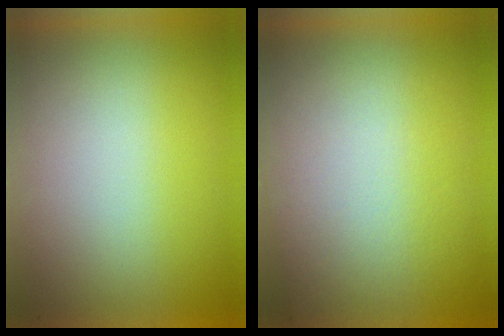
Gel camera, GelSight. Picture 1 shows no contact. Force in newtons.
{"total": 2.8}